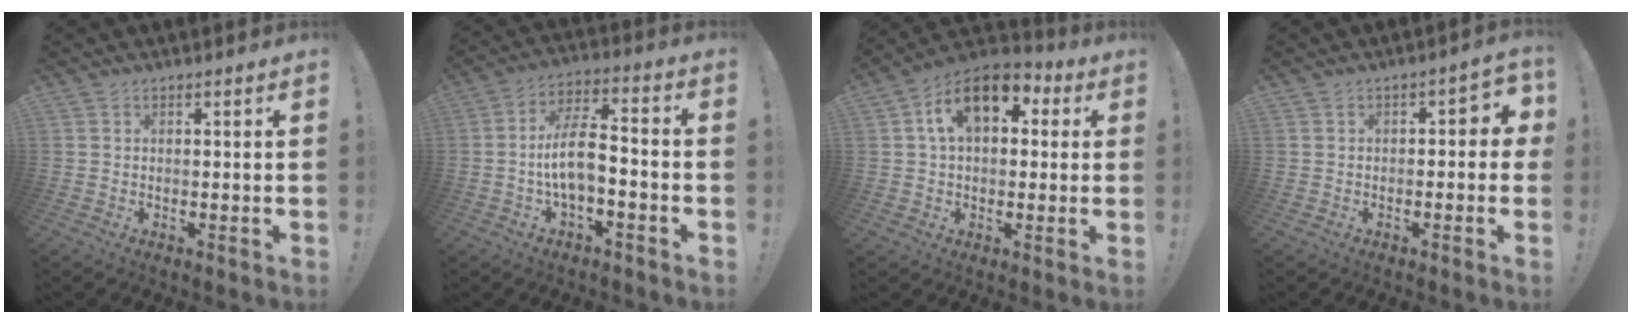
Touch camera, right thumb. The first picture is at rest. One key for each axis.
{"total": 10.8, "fx": -3.0, "fy": 4.5, "fz": 9.4, "tx": -0.189, "ty": 0.015, "tz": -0.054}
{"total": 13.7, "fx": 5.1, "fy": 8.2, "fz": 9.7, "tx": -0.159, "ty": -0.002, "tz": 0.093}
{"total": 3.3, "fx": -1.1, "fy": 2.0, "fz": 2.3, "tx": -0.026, "ty": 0.008, "tz": -0.023}